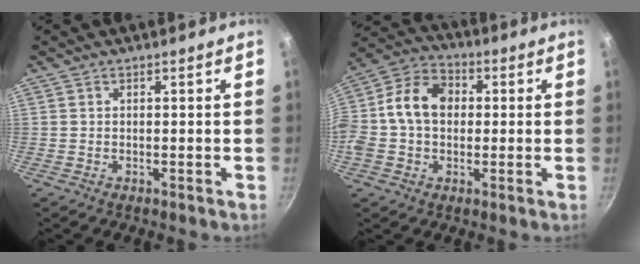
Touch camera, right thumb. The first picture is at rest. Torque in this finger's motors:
{"motor_torque": [2.08, 2.23, 1.08, -0.47, 0.15]}